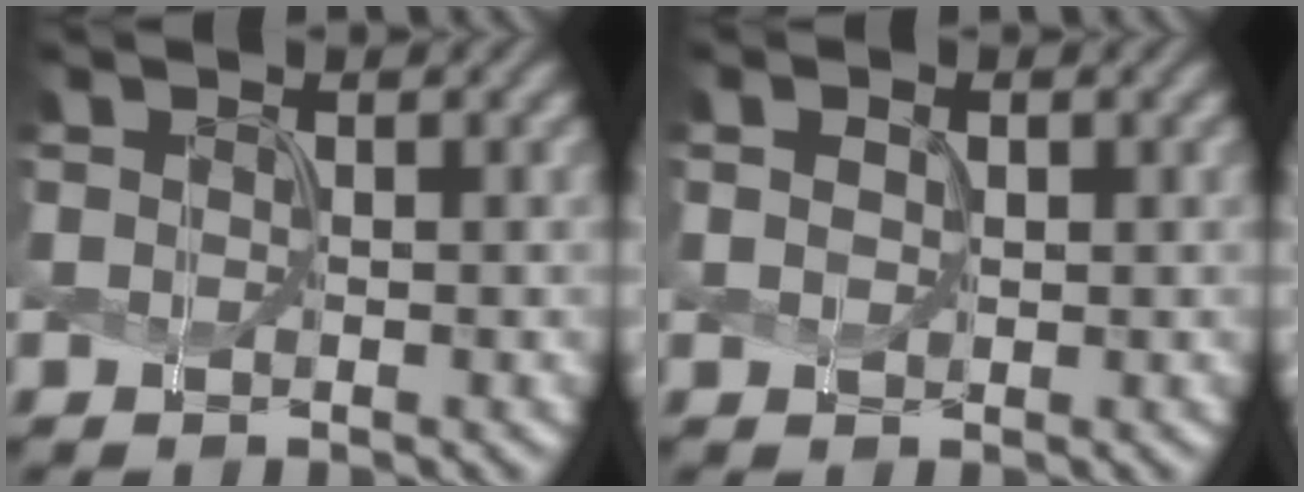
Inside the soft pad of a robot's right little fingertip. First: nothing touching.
{"total": 0.8, "force": [0.1, 0.5, 0.6], "torque": [-0.015, 0.000, 0.011]}